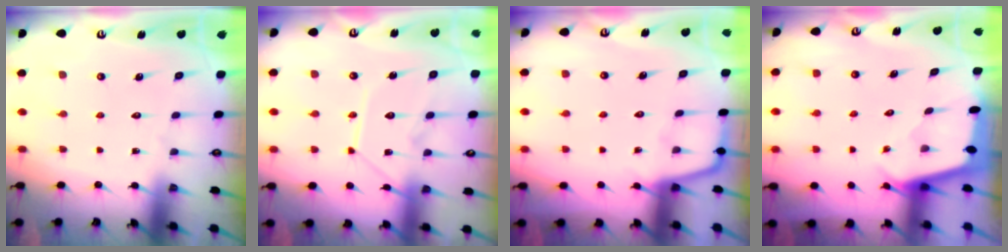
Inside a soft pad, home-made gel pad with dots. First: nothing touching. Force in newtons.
{"total": 11.5, "press": 11.4, "slide": 0.9}
{"total": 3.4, "press": 3.4, "slide": 0.6}
{"total": 1.7, "press": 1.7, "slide": 0.0}